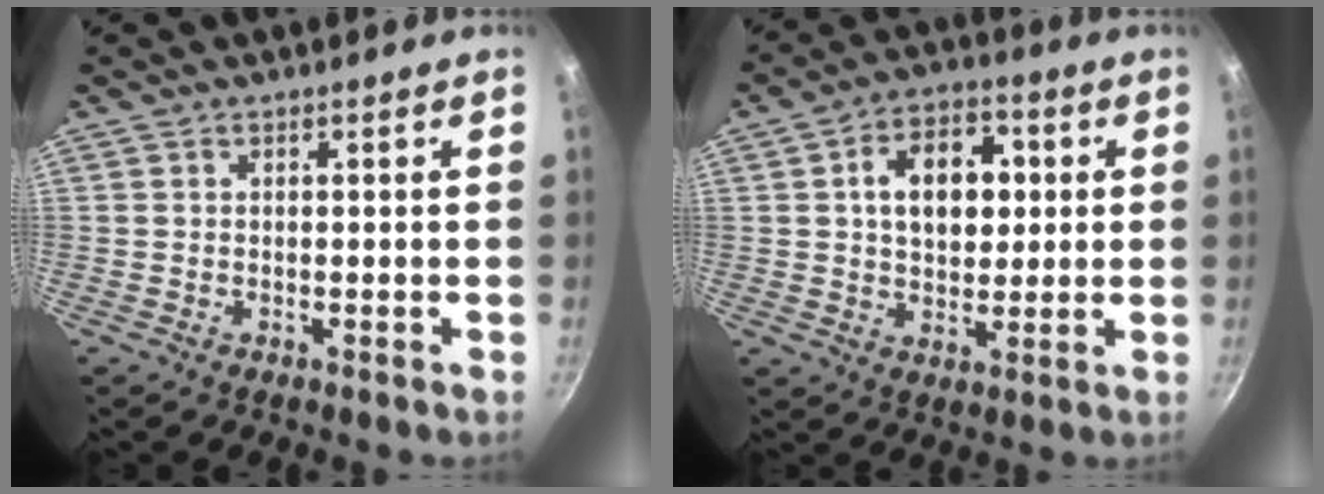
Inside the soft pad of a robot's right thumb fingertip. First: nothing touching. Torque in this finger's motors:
{"motor_torque": [-0.24, 0.56, 0.29, 0.14, 0.06]}